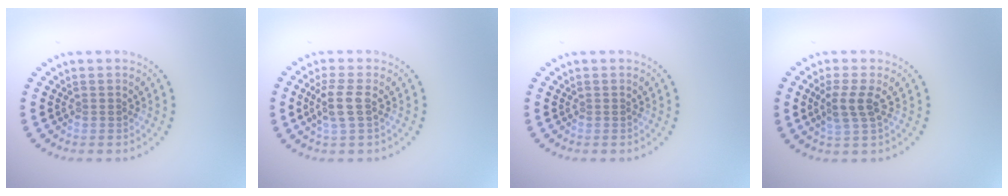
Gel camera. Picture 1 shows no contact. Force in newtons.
{"total": 2.3, "press": 2.0, "slide": 1.1}
{"total": 0.0}
{"total": 2.3, "press": 2.0, "slide": 1.1}